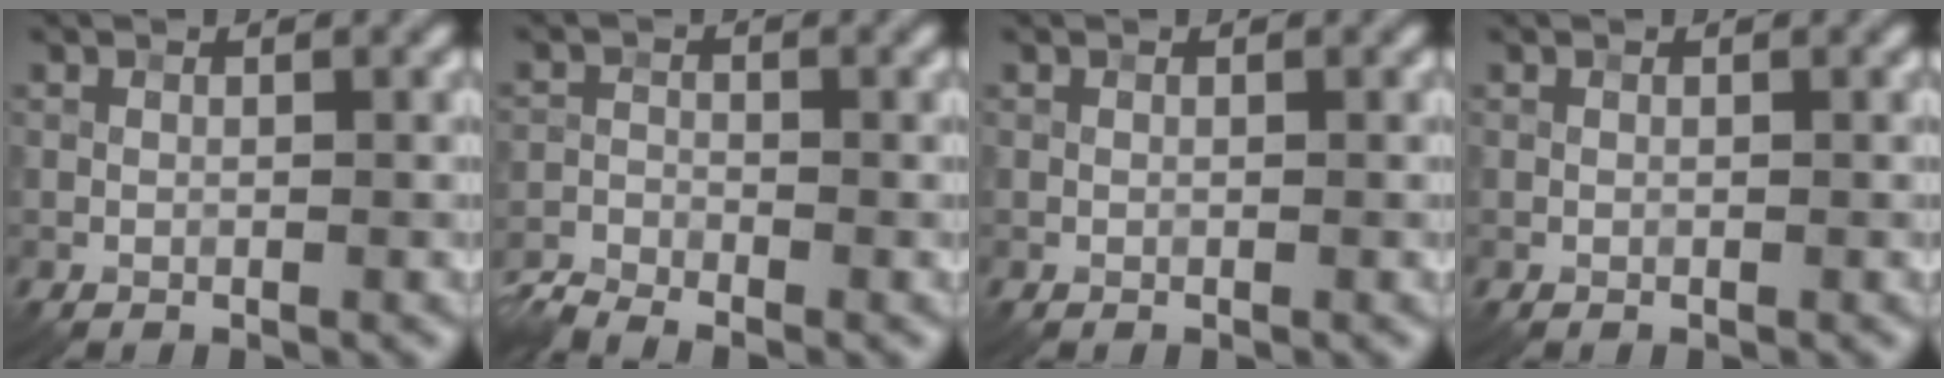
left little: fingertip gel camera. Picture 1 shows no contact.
{"total": 3.5, "force": [-3.2, 0.7, 1.2], "torque": [-0.030, -0.009, -0.076]}
{"total": 0.0}
{"total": 0.0}